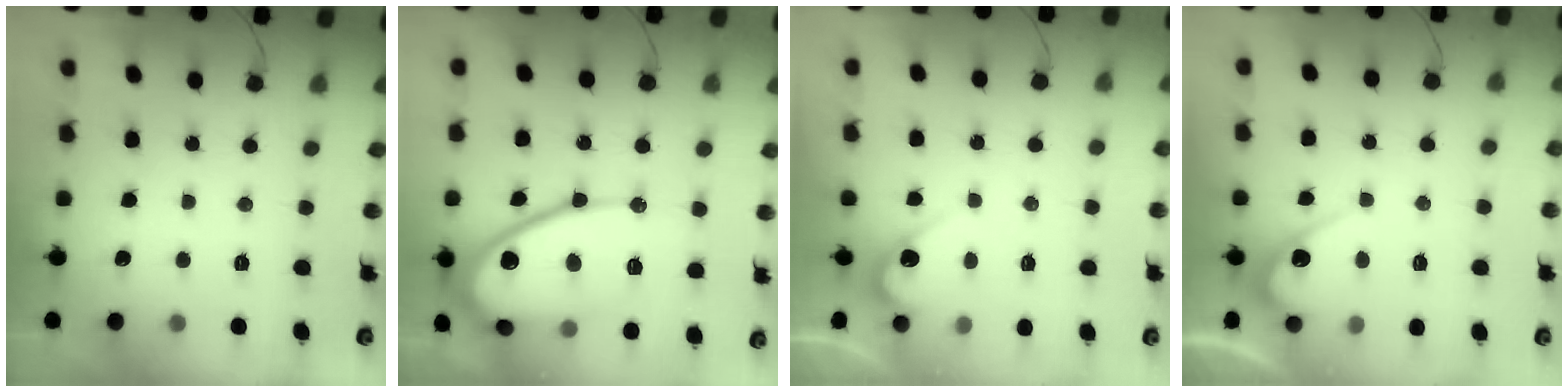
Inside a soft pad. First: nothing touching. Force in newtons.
{"total": 19.7, "press": 19.6, "slide": 1.8}
{"total": 3.8, "press": 3.8, "slide": 0.3}
{"total": 5.8, "press": 5.8, "slide": 0.4}